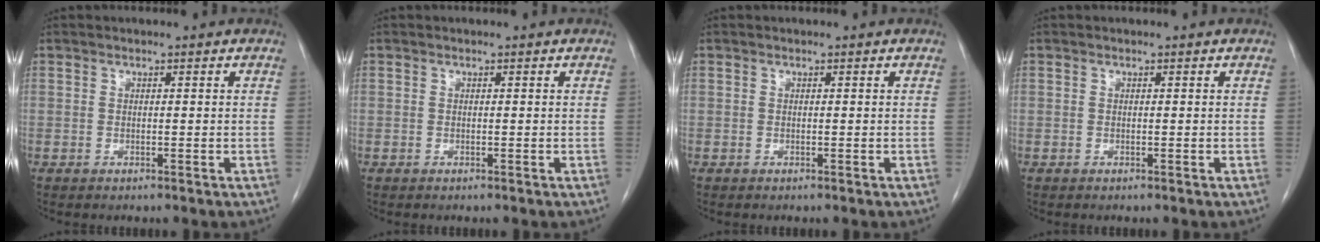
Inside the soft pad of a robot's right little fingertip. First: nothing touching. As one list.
[{"total": 0.0}, {"total": 0.0}, {"total": 0.0}]